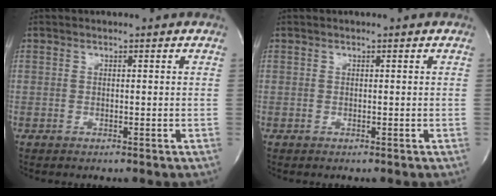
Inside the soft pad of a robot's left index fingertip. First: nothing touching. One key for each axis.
{"total": 0.0}